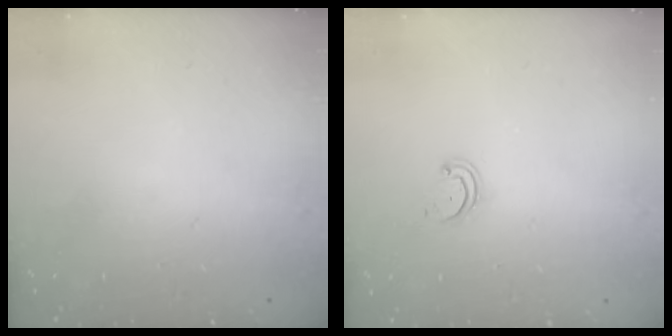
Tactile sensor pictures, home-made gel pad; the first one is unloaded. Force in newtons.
{"total": 2.2, "press": 2.2, "slide": 0.2}